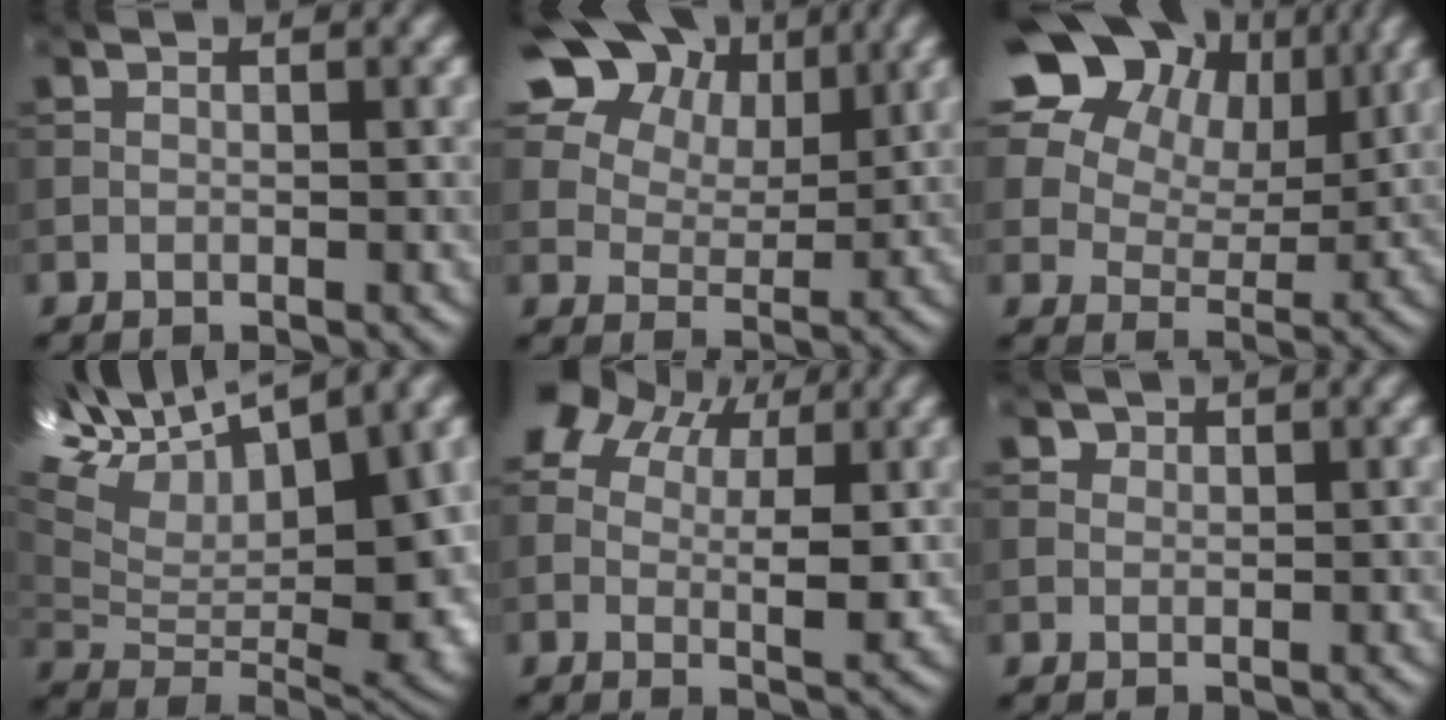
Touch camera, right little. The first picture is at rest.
{"total": 17.3, "force": [10.3, 11.0, 8.4], "torque": [-0.195, 0.040, 0.206]}
{"total": 20.3, "force": [11.1, 13.8, 9.8], "torque": [-0.217, 0.048, 0.215]}
{"total": 16.3, "force": [7.1, 7.6, 12.6], "torque": [-0.203, 0.036, 0.142]}
{"total": 7.7, "force": [3.4, 4.6, 5.3], "torque": [-0.093, 0.005, 0.052]}
{"total": 1.1, "force": [0.8, 0.7, 0.2], "torque": [-0.005, -0.002, 0.012]}